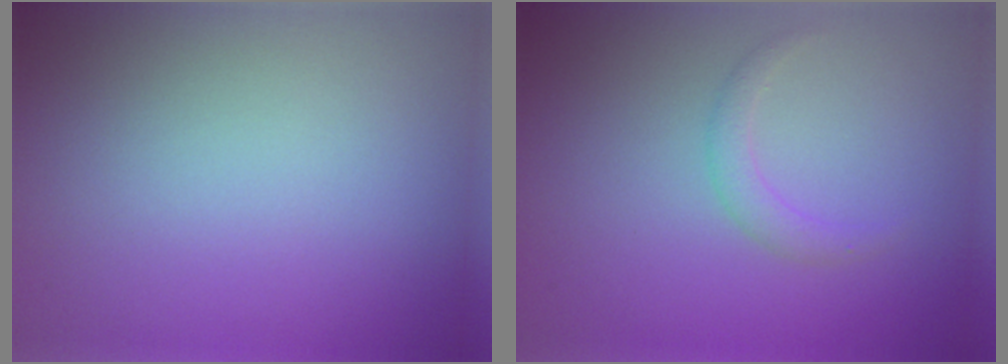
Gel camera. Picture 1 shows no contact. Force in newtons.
{"total": 1.3, "press": 1.3, "slide": 0.1}